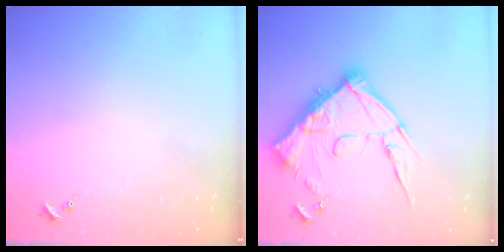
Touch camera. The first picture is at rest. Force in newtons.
{"total": 19.4, "press": 19.4, "slide": 1.0}